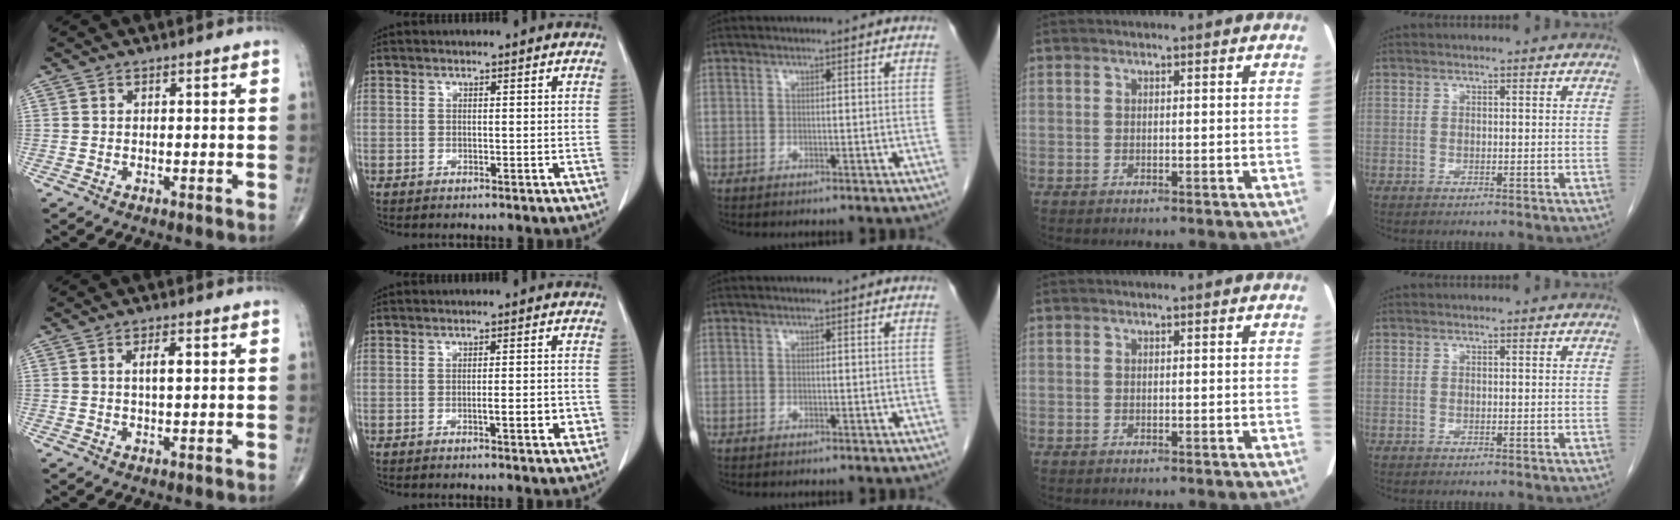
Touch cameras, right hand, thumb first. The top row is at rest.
{"thumb": {"total": 3.4, "force": [0.7, 1.3, 3.0], "torque": [-0.052, 0.001, 0.012]}, "index": {"total": 3.8, "force": [-1.0, 0.8, 3.6], "torque": [-0.047, 0.002, -0.009]}}